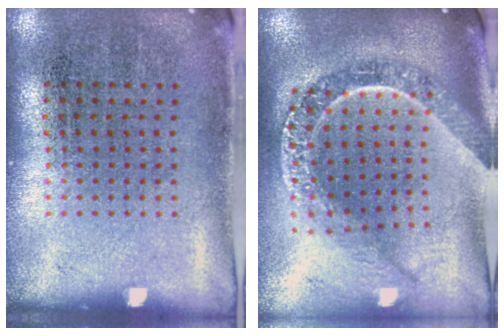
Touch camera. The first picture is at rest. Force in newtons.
{"total": 2.5, "press": 2.0, "slide": 1.4}